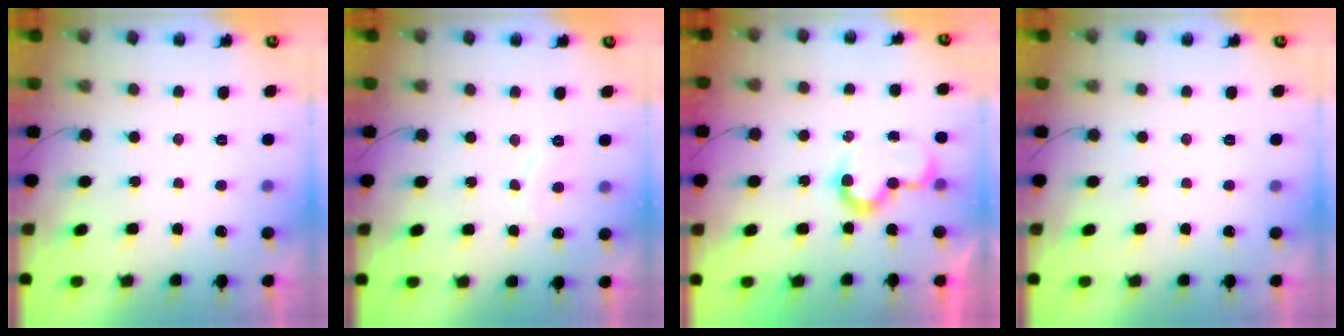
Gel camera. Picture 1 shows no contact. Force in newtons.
{"total": 6.4, "press": 6.3, "slide": 0.6}
{"total": 7.5, "press": 7.5, "slide": 0.3}
{"total": 0.0}